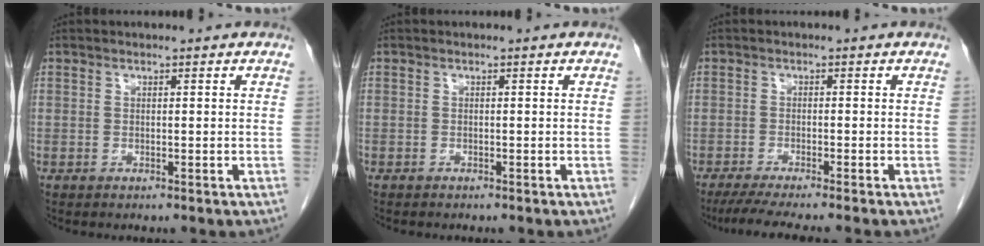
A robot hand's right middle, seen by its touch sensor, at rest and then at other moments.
{"total": 0.5, "force": [-0.5, 0.2, 0.1], "torque": [-0.008, 0.000, -0.009]}
{"total": 7.4, "force": [-6.3, -1.0, 3.8], "torque": [-0.046, -0.021, -0.101]}